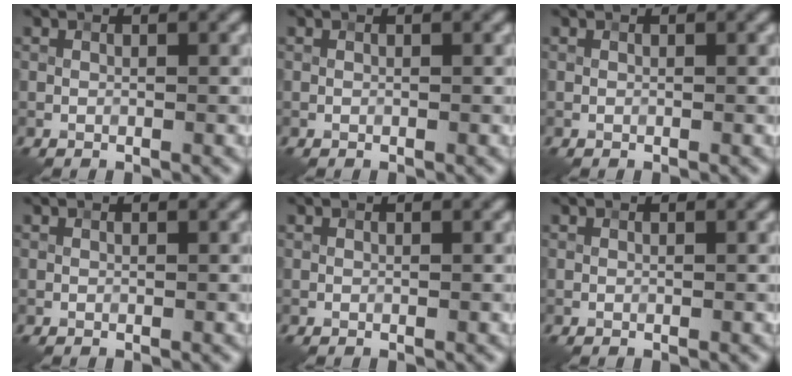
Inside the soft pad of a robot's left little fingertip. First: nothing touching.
{"total": 0.0}
{"total": 0.0}
{"total": 0.0}
{"total": 0.0}
{"total": 0.0}